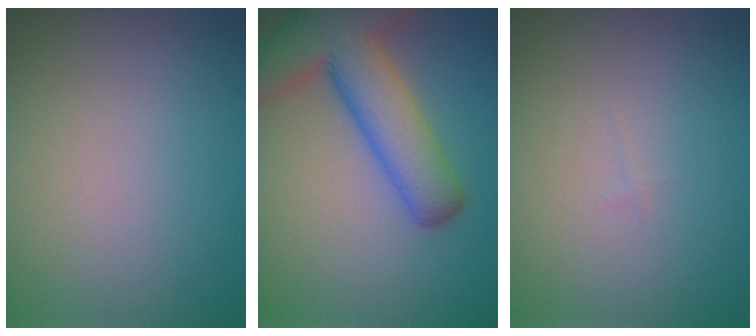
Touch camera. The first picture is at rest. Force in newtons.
{"total": 9.2, "press": 9.2, "slide": 0.4}
{"total": 0.0}